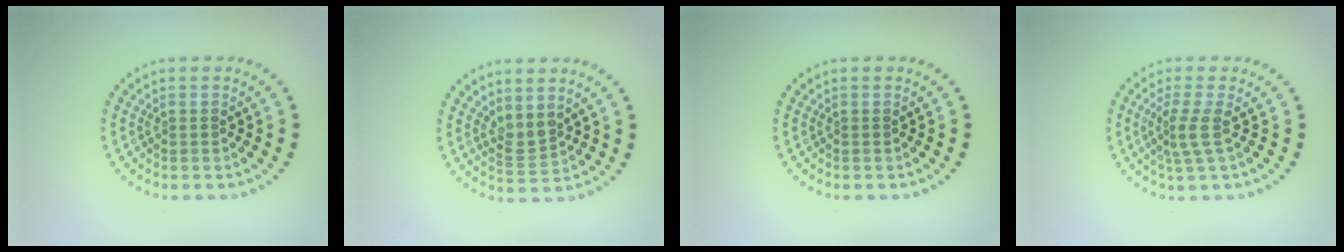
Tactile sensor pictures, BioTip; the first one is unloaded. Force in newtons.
{"total": 1.9, "press": 1.5, "slide": 1.2}
{"total": 0.0}
{"total": 2.3, "press": 1.6, "slide": 1.6}